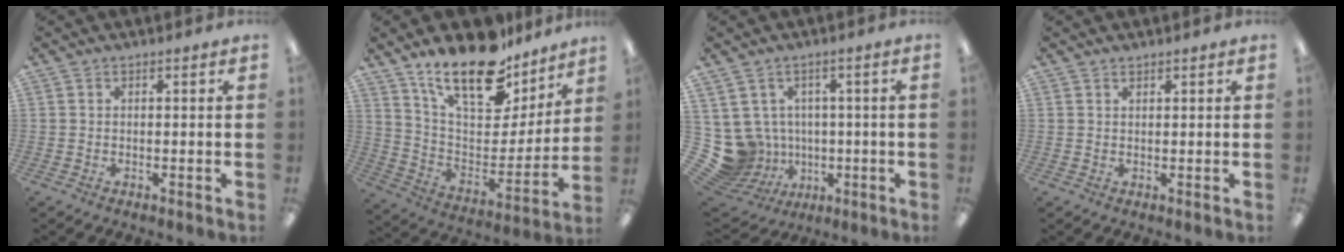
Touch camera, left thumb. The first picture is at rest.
{"total": 21.8, "force": [16.9, 8.5, 10.8], "torque": [-0.183, -0.115, 0.296]}
{"total": 9.8, "force": [-0.7, 9.4, 2.8], "torque": [-0.111, -0.011, -0.001]}
{"total": 0.9, "force": [0.9, 0.3, 0.2], "torque": [-0.005, -0.001, 0.016]}